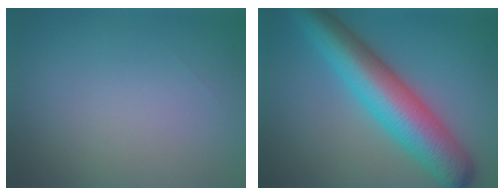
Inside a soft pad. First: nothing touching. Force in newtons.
{"total": 9.6, "press": 9.6, "slide": 0.1}